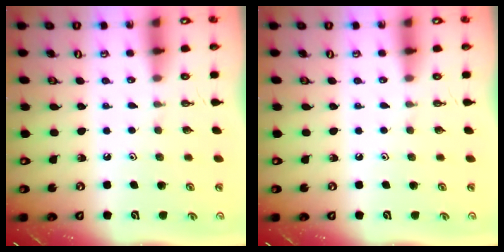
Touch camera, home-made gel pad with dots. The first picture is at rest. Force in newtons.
{"total": 0.0}